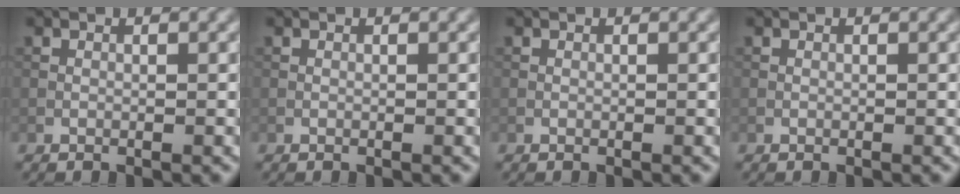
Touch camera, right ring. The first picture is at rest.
{"total": 0.0}
{"total": 0.0}
{"total": 0.0}